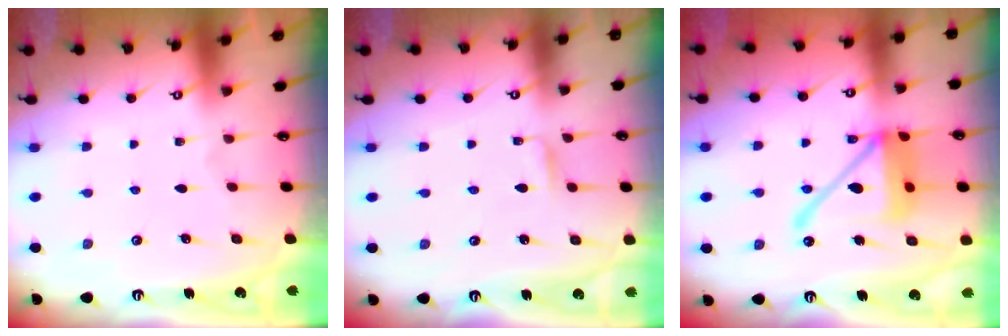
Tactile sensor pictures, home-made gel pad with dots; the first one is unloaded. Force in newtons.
{"total": 1.3, "press": 1.3, "slide": 0.2}
{"total": 16.4, "press": 16.3, "slide": 2.1}